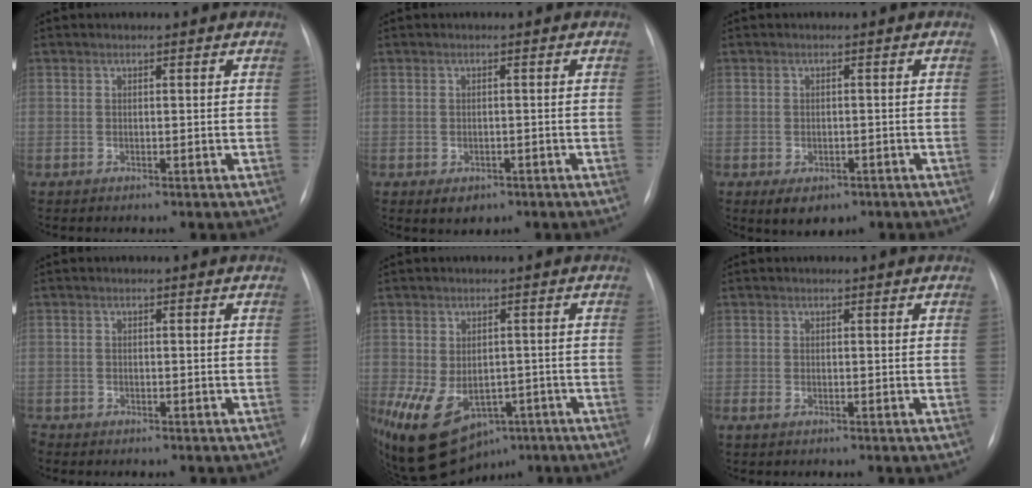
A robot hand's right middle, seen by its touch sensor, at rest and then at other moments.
{"total": 2.6, "force": [-1.4, 1.8, 1.2], "torque": [-0.012, 0.001, -0.007]}
{"total": 4.5, "force": [-2.6, 2.8, 2.4], "torque": [-0.032, -0.003, -0.027]}
{"total": 8.7, "force": [-8.6, 1.6, 0.1], "torque": [-0.014, 0.013, -0.173]}
{"total": 15.9, "force": [-7.7, 10.3, 9.3], "torque": [-0.191, -0.003, -0.103]}
{"total": 1.4, "force": [-1.0, 0.5, 0.9], "torque": [-0.016, -0.002, -0.010]}